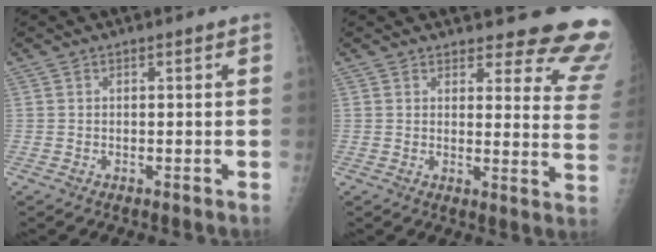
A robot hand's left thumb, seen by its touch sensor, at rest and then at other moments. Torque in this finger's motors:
{"motor_torque": [0.00, 0.04, 0.02, -0.17, 0.05]}